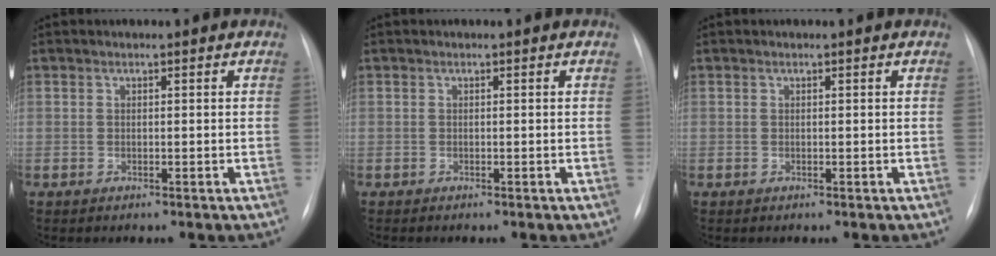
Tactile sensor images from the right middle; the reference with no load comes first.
{"total": 0.0}
{"total": 0.0}